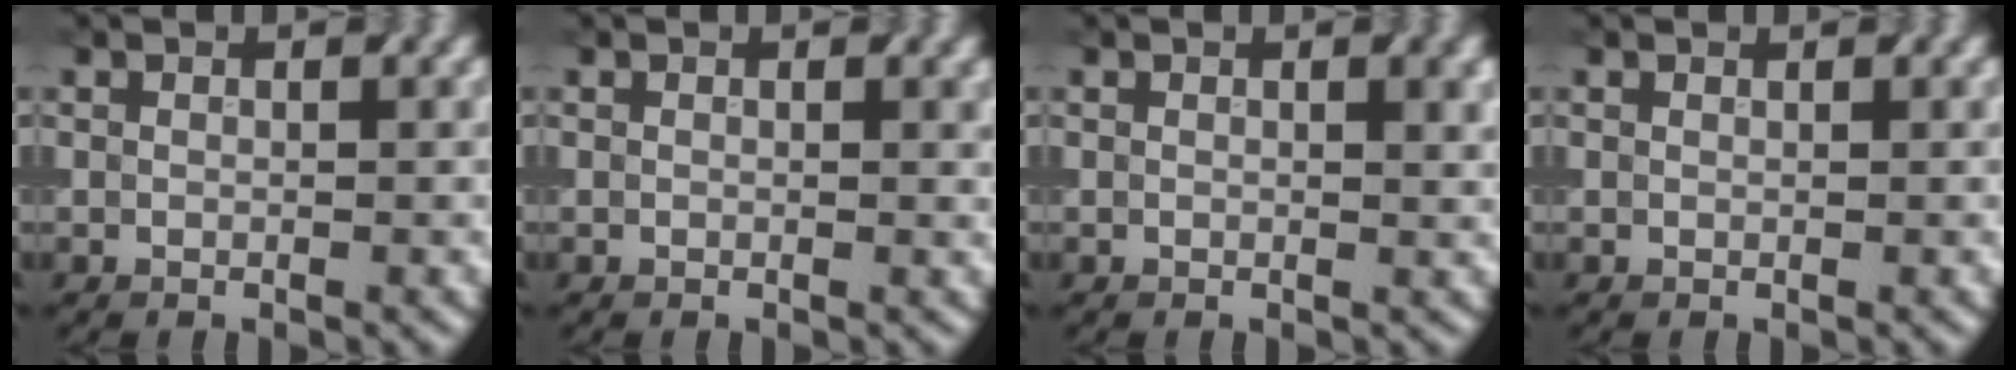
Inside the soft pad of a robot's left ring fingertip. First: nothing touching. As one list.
[{"total": 0.5, "force": [0.1, 0.2, 0.4], "torque": [-0.002, -0.001, 0.004]}, {"total": 1.3, "force": [0.4, 0.6, 1.1], "torque": [-0.010, -0.001, 0.012]}, {"total": 0.0}]